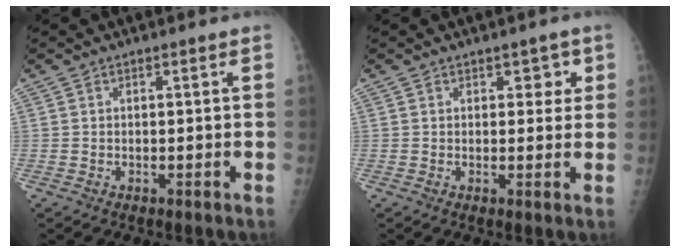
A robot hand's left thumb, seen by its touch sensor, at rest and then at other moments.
{"total": 3.2, "force": [1.4, 2.0, 2.0], "torque": [0.009, -0.002, 0.015]}